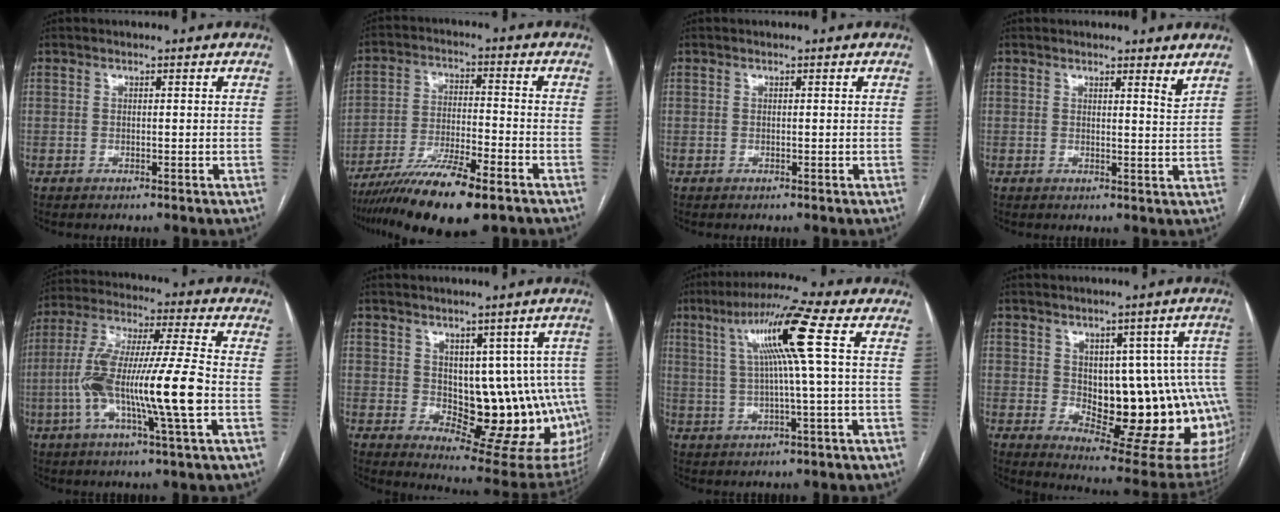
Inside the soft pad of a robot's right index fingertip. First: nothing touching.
{"total": 13.9, "force": [-9.8, 2.0, 9.7], "torque": [-0.177, -0.033, -0.170]}
{"total": 0.0}
{"total": 2.4, "force": [2.2, 0.0, 0.9], "torque": [-0.016, -0.020, 0.023]}
{"total": 16.4, "force": [-3.5, 0.2, 16.0], "torque": [-0.308, -0.001, -0.070]}
{"total": 15.5, "force": [-0.6, 8.1, 13.2], "torque": [-0.122, 0.008, 0.014]}
{"total": 10.3, "force": [2.7, -1.5, 9.9], "torque": [-0.174, 0.022, 0.052]}
{"total": 19.6, "force": [-1.0, 8.2, 17.8], "torque": [-0.157, 0.018, 0.016]}